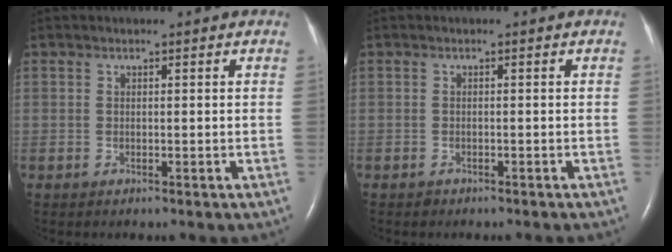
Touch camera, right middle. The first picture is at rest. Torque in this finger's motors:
{"motor_torque": [-0.18, -0.03, -0.02, 0.00]}